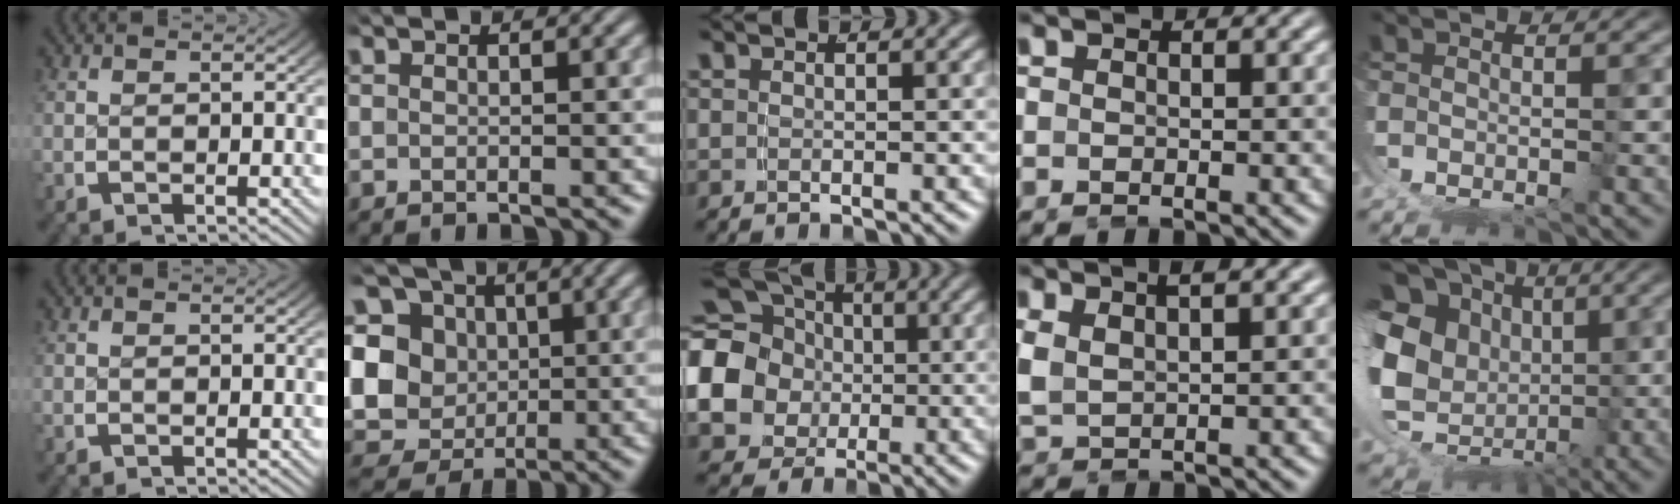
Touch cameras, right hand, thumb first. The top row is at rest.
{"index": {"total": 16.1, "force": [0.6, 14.6, 6.9], "torque": [-0.164, -0.042, 0.006]}, "middle": {"total": 14.5, "force": [0.7, 12.8, 6.8], "torque": [-0.151, -0.032, 0.002]}, "ring": {"total": 2.6, "force": [1.4, 1.2, 1.8], "torque": [-0.045, 0.001, 0.034]}, "little": {"total": 14.9, "force": [1.2, 11.4, 9.6], "torque": [-0.176, -0.021, 0.019]}}